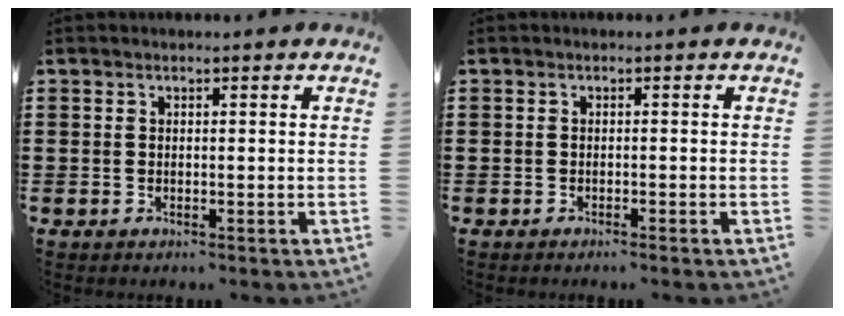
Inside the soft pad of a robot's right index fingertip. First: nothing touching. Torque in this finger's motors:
{"motor_torque": [-0.68, 0.68, -0.25, -0.04]}